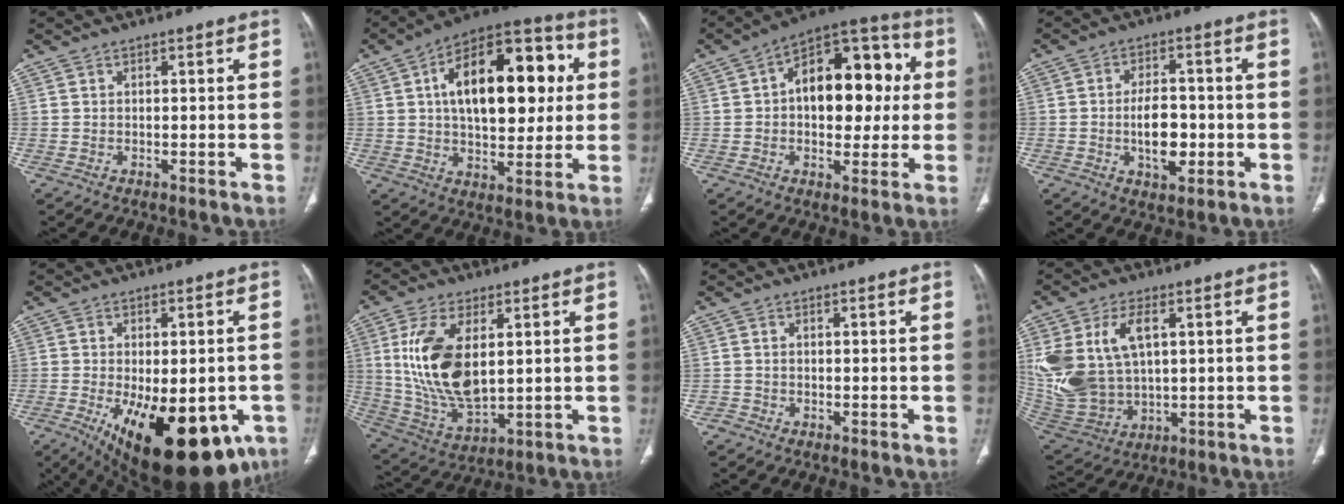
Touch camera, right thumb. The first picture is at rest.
{"total": 23.3, "force": [4.5, 12.5, 19.1], "torque": [-0.252, 0.021, 0.061]}
{"total": 19.2, "force": [2.2, 11.5, 15.2], "torque": [-0.166, 0.035, 0.027]}
{"total": 8.4, "force": [-1.6, 4.7, 6.7], "torque": [-0.094, 0.008, -0.022]}
{"total": 23.6, "force": [-9.6, 11.1, 18.5], "torque": [-0.221, -0.017, -0.116]}
{"total": 16.5, "force": [3.2, 8.5, 13.7], "torque": [-0.269, -0.018, 0.074]}
{"total": 1.1, "force": [-0.7, 0.8, -0.1], "torque": [0.005, 0.004, -0.019]}
{"total": 18.9, "force": [4.4, 11.9, 14.0], "torque": [-0.312, -0.010, 0.104]}